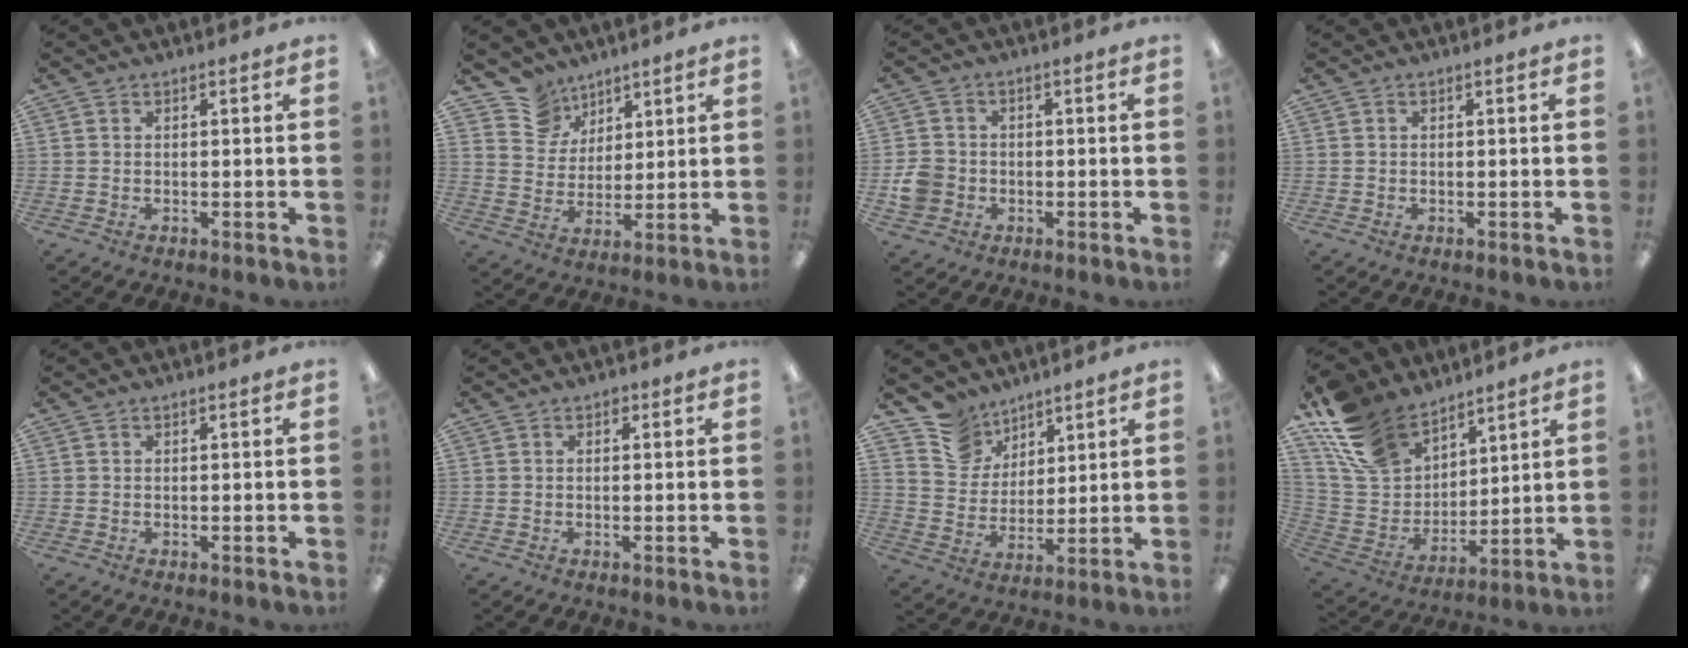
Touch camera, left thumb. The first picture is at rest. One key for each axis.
{"total": 9.5, "fx": 7.0, "fy": 6.3, "fz": 0.6, "tx": -0.032, "ty": -0.046, "tz": 0.138}
{"total": 5.6, "fx": -1.3, "fy": 5.0, "fz": 2.0, "tx": -0.041, "ty": 0.009, "tz": -0.024}
{"total": 0.0}
{"total": 0.0}
{"total": 0.8, "fx": 0.2, "fy": 0.7, "fz": 0.4, "tx": 0.000, "ty": 0.000, "tz": 0.002}
{"total": 10.7, "fx": 8.5, "fy": 6.5, "fz": 1.0, "tx": -0.036, "ty": -0.060, "tz": 0.167}
{"total": 17.3, "fx": 12.4, "fy": 10.3, "fz": 6.4, "tx": -0.148, "ty": -0.066, "tz": 0.242}